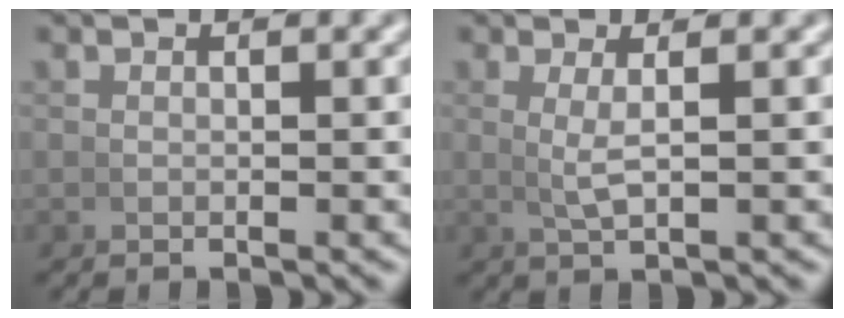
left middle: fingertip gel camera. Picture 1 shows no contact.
{"total": 2.0, "force": [0.6, 0.0, 1.9], "torque": [-0.039, -0.002, 0.015]}